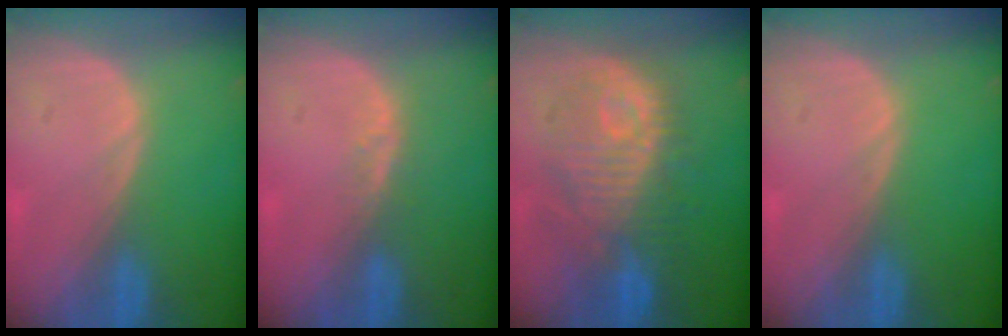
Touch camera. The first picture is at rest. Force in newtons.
{"total": 1.9, "press": 1.4, "slide": 1.3}
{"total": 10.5, "press": 10.2, "slide": 2.3}
{"total": 0.0}